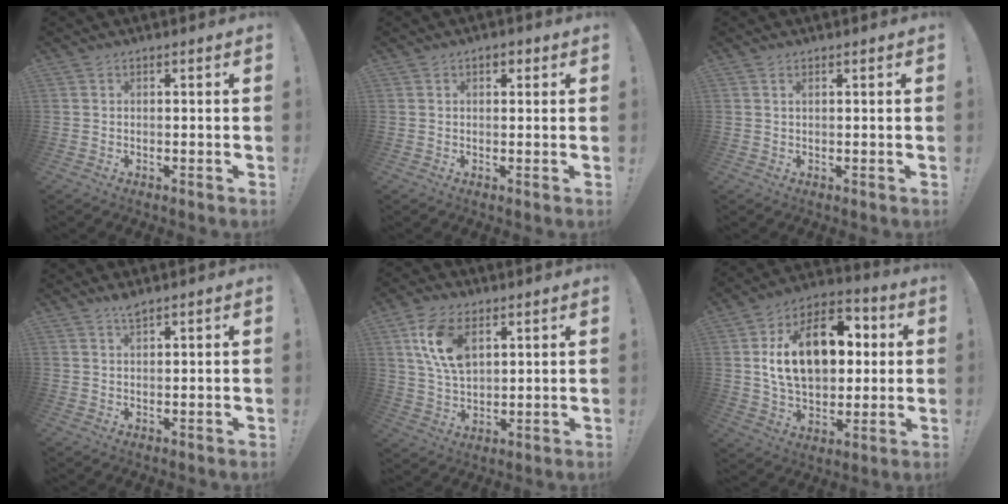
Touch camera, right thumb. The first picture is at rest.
{"total": 2.0, "force": [0.8, 1.3, 1.3], "torque": [-0.018, 0.000, 0.012]}
{"total": 1.0, "force": [0.5, 0.2, 0.9], "torque": [-0.015, 0.001, 0.008]}
{"total": 2.9, "force": [2.5, 0.4, 1.4], "torque": [-0.015, -0.014, 0.041]}
{"total": 12.8, "force": [5.5, 7.6, 8.6], "torque": [-0.169, -0.005, 0.104]}
{"total": 21.0, "force": [4.3, 13.4, 15.6], "torque": [-0.240, -0.003, 0.078]}